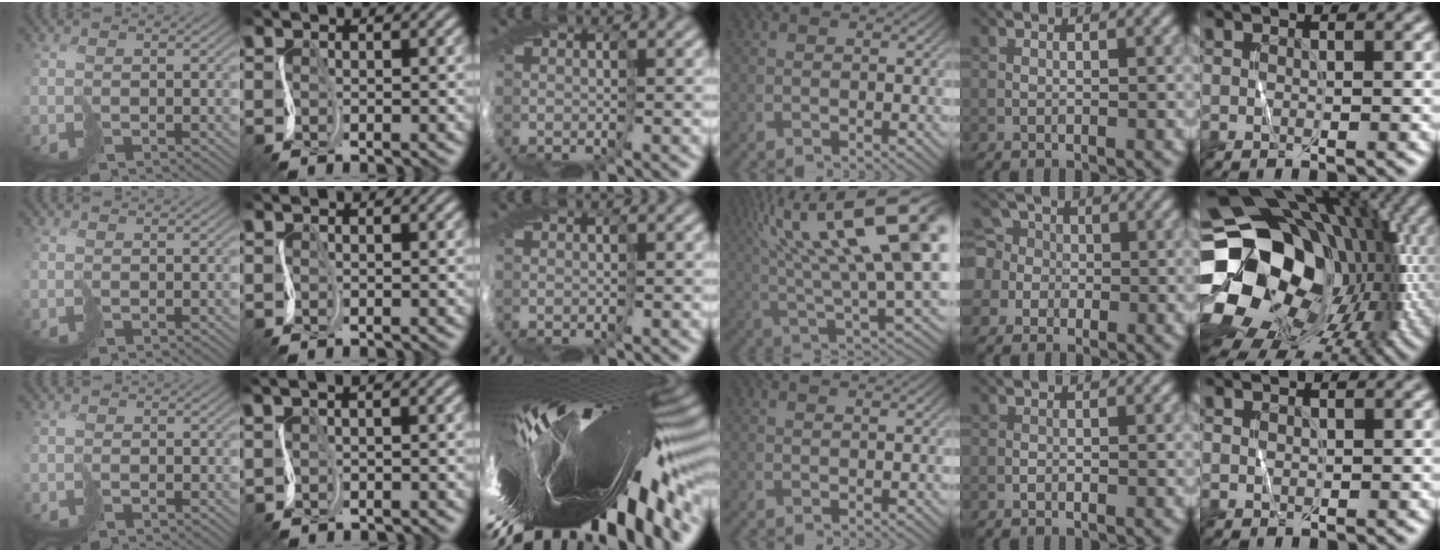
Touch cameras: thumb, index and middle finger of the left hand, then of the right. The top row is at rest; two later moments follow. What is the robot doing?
{"motion": "cut", "object": "tape"}